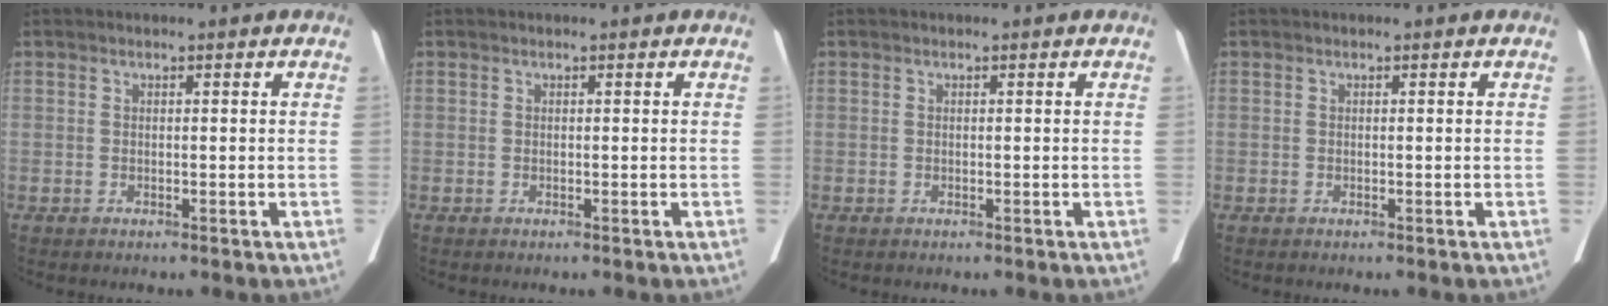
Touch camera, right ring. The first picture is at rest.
{"total": 0.0}
{"total": 0.0}
{"total": 0.0}